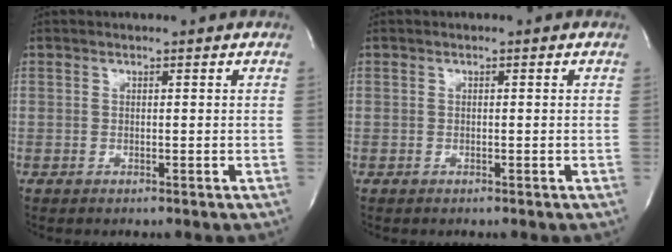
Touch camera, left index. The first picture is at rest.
{"total": 0.0}